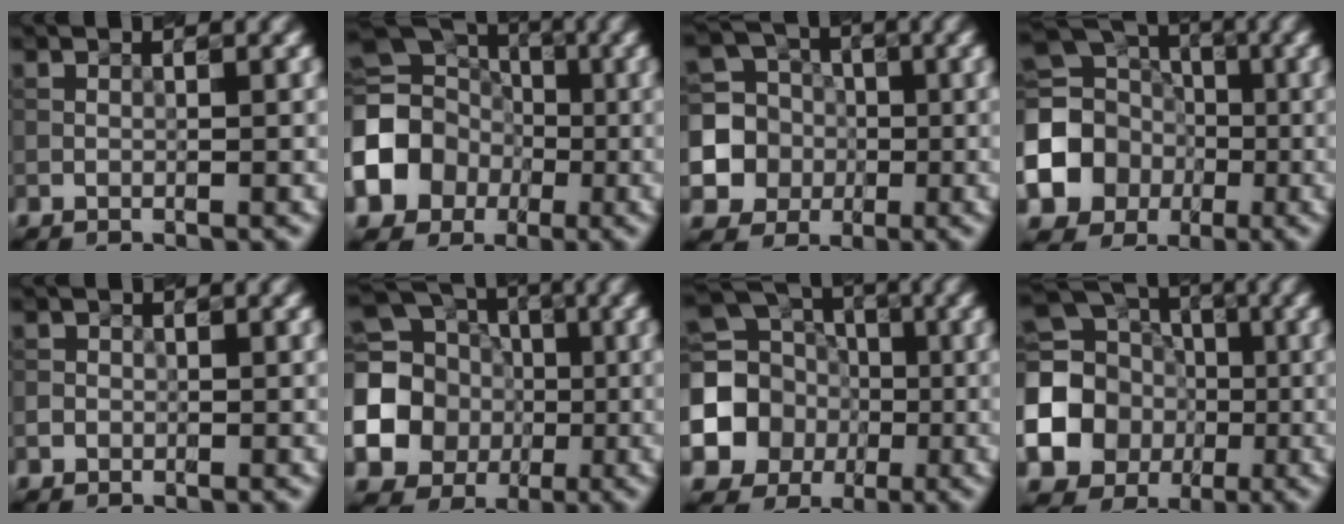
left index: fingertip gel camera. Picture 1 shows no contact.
{"total": 13.3, "force": [-2.8, 11.6, 5.9], "torque": [-0.132, -0.015, -0.083]}
{"total": 6.5, "force": [-0.9, 6.2, 2.0], "torque": [-0.038, -0.005, -0.037]}
{"total": 13.4, "force": [-2.6, 12.0, 5.2], "torque": [-0.142, -0.016, -0.072]}
{"total": 0.9, "force": [-0.3, 0.8, 0.2], "torque": [0.005, 0.002, -0.006]}
{"total": 17.3, "force": [-1.8, 16.2, 5.9], "torque": [-0.172, -0.004, -0.065]}
{"total": 13.9, "force": [-1.9, 12.8, 5.1], "torque": [-0.153, -0.010, -0.058]}
{"total": 18.1, "force": [-2.8, 16.7, 6.3], "torque": [-0.174, -0.008, -0.088]}